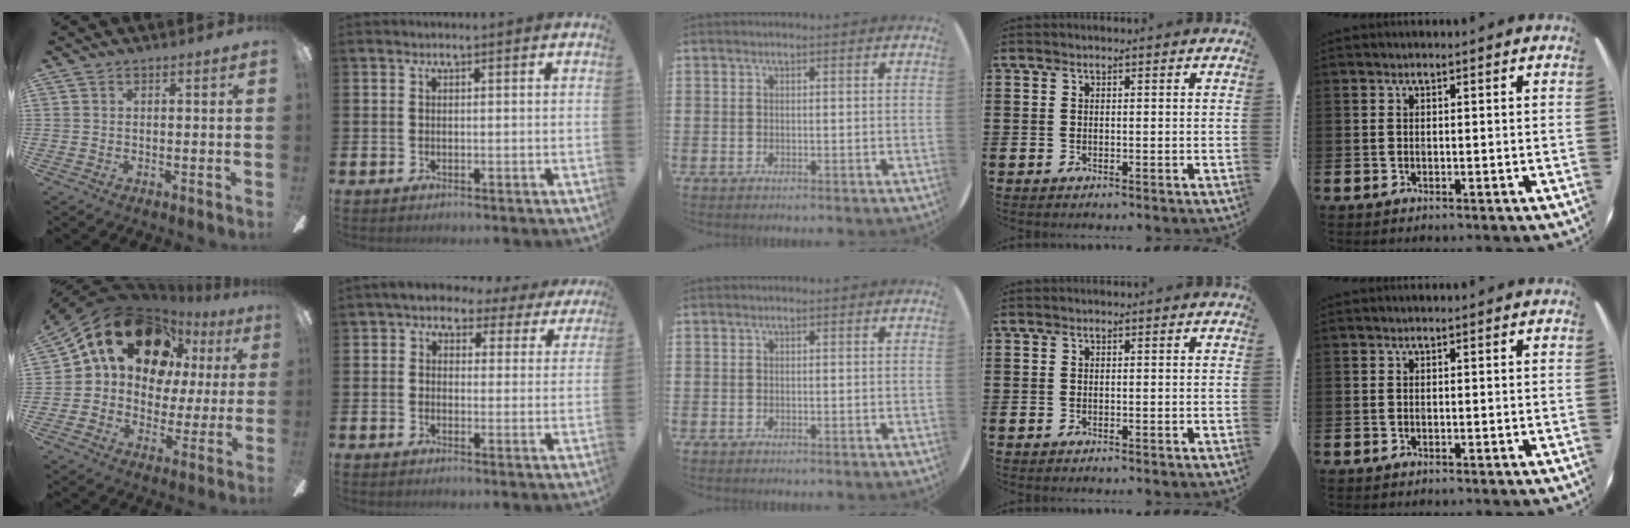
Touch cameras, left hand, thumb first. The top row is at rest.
{"thumb": {"total": 21.6, "force": [10.9, 14.6, 11.5], "torque": [-0.190, -0.050, 0.197]}, "index": {"total": 4.1, "force": [2.9, 2.6, 1.1], "torque": [-0.033, -0.016, 0.045]}}